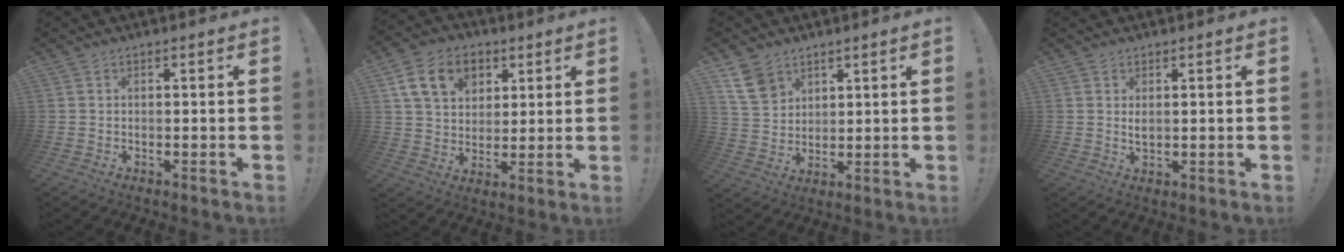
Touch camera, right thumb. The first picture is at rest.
{"total": 15.0, "force": [6.4, 11.0, 7.9], "torque": [-0.120, -0.019, 0.125]}
{"total": 10.1, "force": [6.0, 7.4, 3.4], "torque": [-0.051, -0.030, 0.121]}
{"total": 1.7, "force": [0.7, 0.9, 1.3], "torque": [-0.020, -0.003, 0.010]}